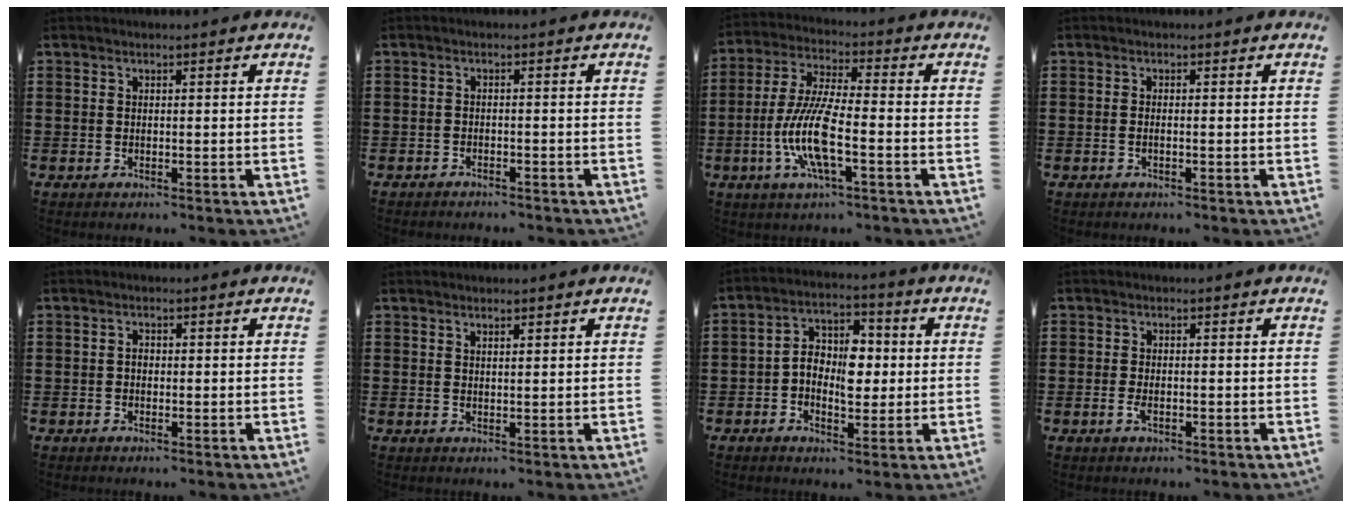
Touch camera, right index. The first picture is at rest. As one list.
[{"total": 1.2, "force": [-1.2, 0.2, 0.0], "torque": [-0.004, 0.003, -0.025]}, {"total": 10.1, "force": [-2.9, 2.1, 9.5], "torque": [-0.209, -0.017, -0.060]}, {"total": 0.6, "force": [0.0, 0.0, 0.6], "torque": [-0.012, -0.007, 0.002]}, {"total": 1.1, "force": [-0.1, 0.7, 0.8], "torque": [-0.016, 0.002, -0.002]}, {"total": 1.0, "force": [1.0, 0.2, 0.3], "torque": [-0.007, 0.001, 0.018]}, {"total": 6.9, "force": [-0.2, 4.2, 5.4], "torque": [-0.106, 0.006, -0.007]}, {"total": 1.7, "force": [-0.3, 0.7, 1.6], "torque": [-0.038, -0.007, -0.006]}]